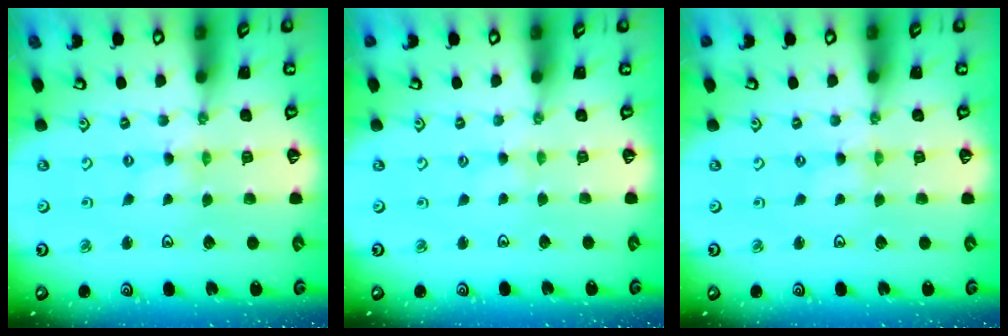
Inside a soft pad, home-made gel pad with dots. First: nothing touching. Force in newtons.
{"total": 0.7, "press": 0.7, "slide": 0.2}
{"total": 0.0}